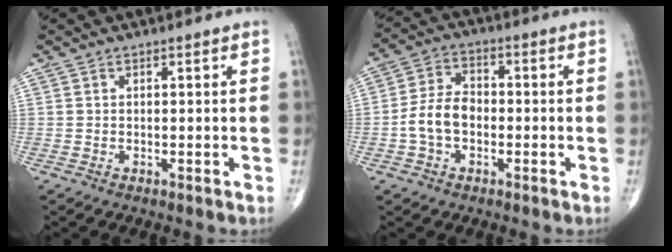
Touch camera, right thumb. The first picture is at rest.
{"total": 7.8, "force": [-1.6, 5.3, 5.5], "torque": [-0.099, 0.025, -0.039]}